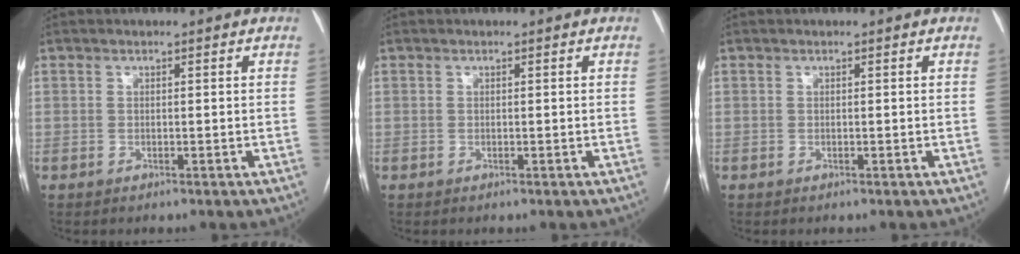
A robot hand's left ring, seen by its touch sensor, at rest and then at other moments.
{"total": 0.0}
{"total": 0.0}